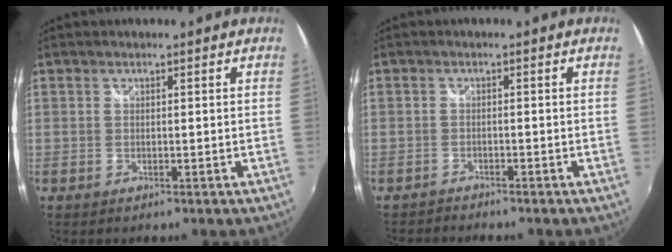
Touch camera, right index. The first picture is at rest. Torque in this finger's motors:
{"motor_torque": [0.11, 0.01, -0.01, 0.00]}